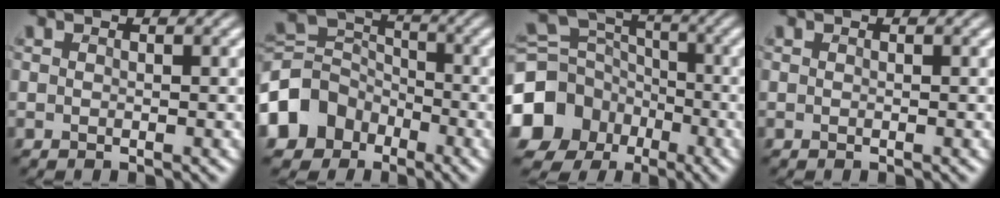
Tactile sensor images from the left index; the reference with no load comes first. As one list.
[{"total": 6.5, "force": [-3.4, 5.1, 2.2], "torque": [-0.043, 0.005, -0.080]}, {"total": 12.2, "force": [-5.4, 10.2, 3.8], "torque": [-0.116, -0.032, -0.118]}, {"total": 0.0}]